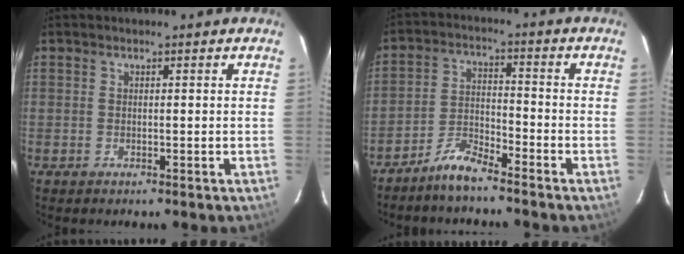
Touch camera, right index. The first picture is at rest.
{"total": 5.9, "force": [-5.4, 0.7, 2.5], "torque": [-0.059, 0.014, -0.106]}